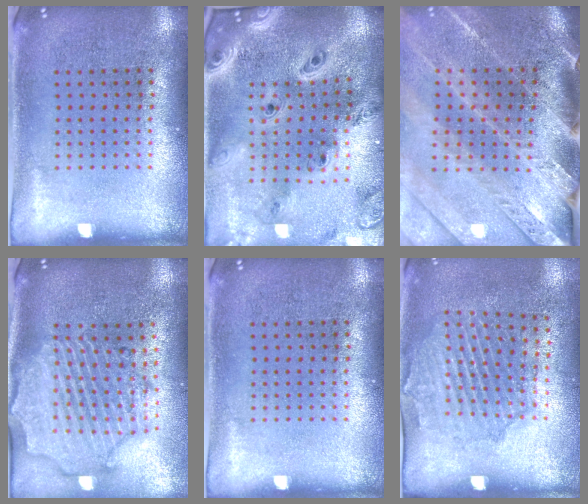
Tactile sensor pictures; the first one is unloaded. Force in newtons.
{"total": 4.1, "press": 3.0, "slide": 2.7}
{"total": 3.6, "press": 3.0, "slide": 2.0}
{"total": 2.9, "press": 2.6, "slide": 1.3}
{"total": 0.0}
{"total": 1.6, "press": 1.4, "slide": 0.7}